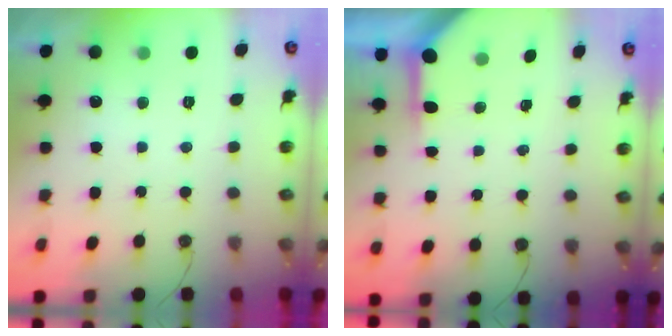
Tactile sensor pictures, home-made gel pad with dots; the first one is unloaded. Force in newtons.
{"total": 3.8, "press": 3.7, "slide": 0.5}